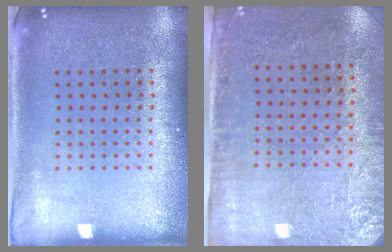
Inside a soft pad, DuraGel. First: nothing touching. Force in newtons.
{"total": 2.8, "press": 2.3, "slide": 1.6}